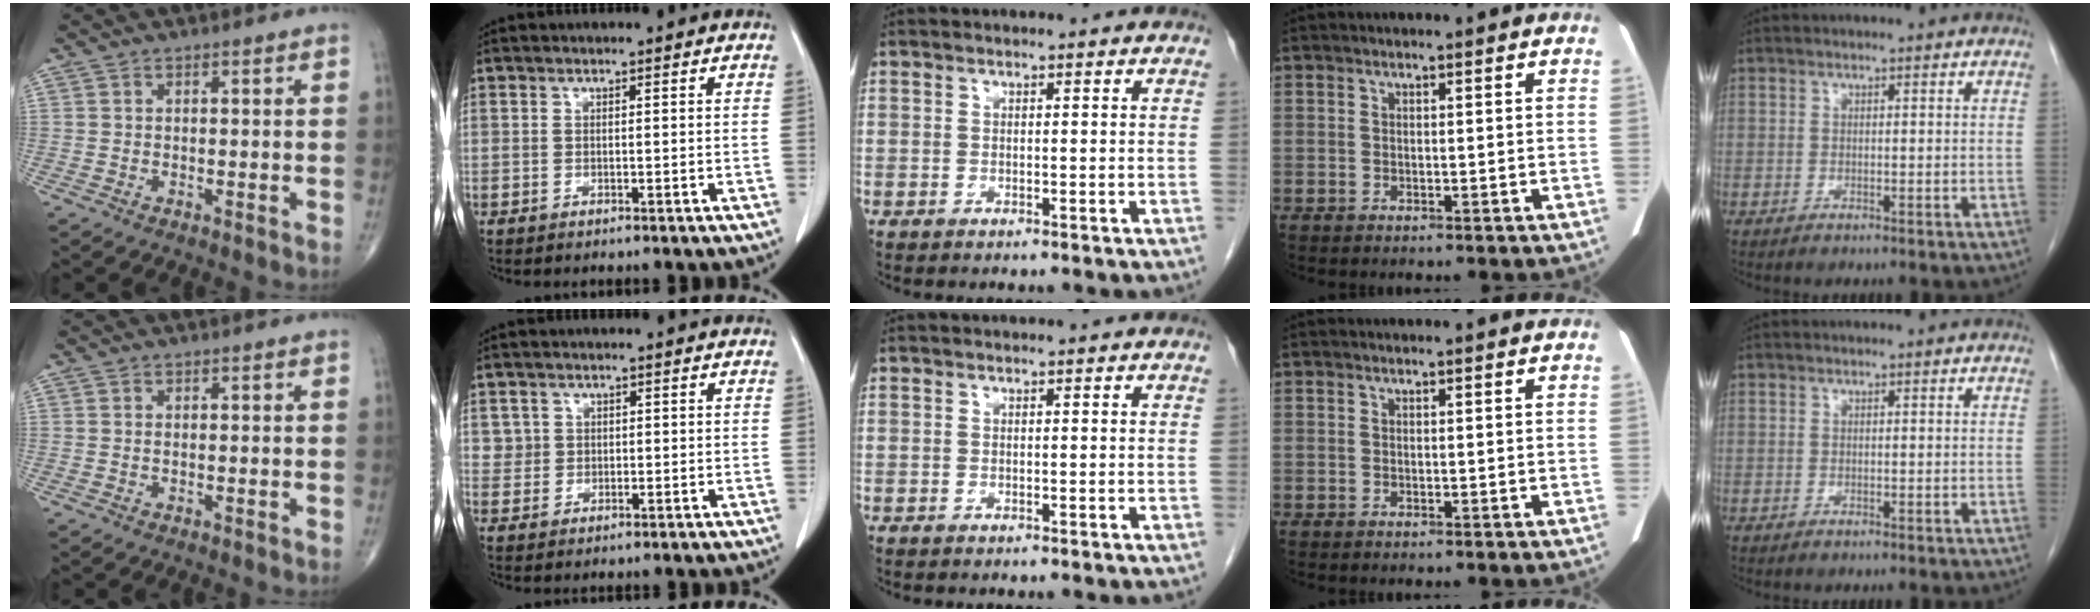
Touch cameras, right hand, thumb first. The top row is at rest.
{"index": {"total": 2.3, "force": [0.7, 2.2, -0.1], "torque": [0.021, 0.003, 0.008]}}